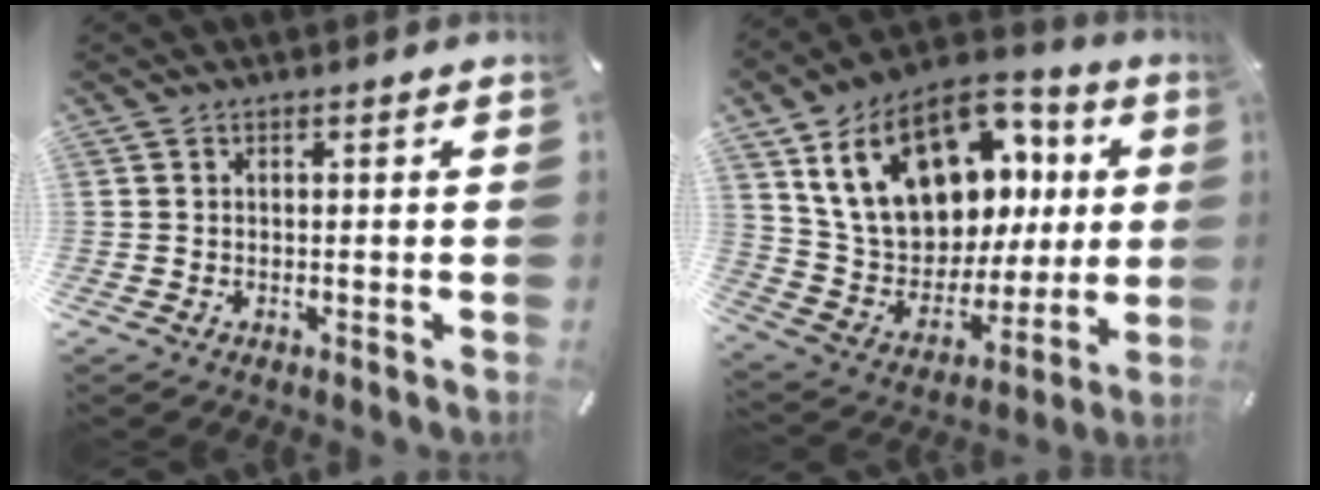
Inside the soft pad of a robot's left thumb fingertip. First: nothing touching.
{"total": 22.7, "force": [8.5, 15.9, 13.8], "torque": [-0.240, -0.035, 0.163]}